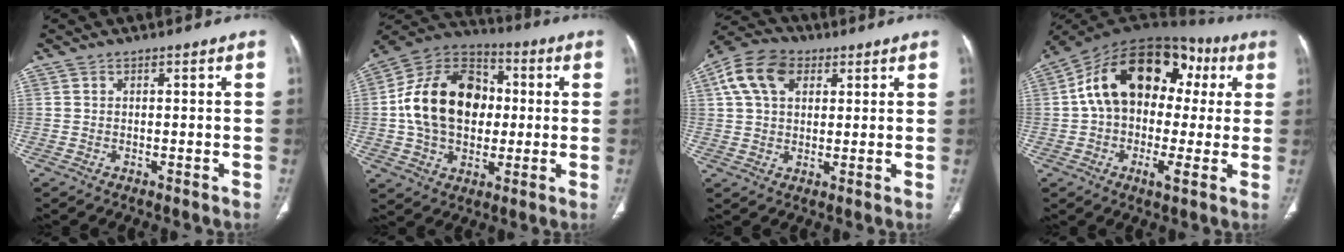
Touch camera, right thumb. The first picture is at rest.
{"total": 20.7, "force": [1.0, 15.1, 14.1], "torque": [-0.216, 0.026, 0.017]}
{"total": 10.9, "force": [4.0, 7.4, 6.9], "torque": [-0.125, 0.013, 0.065]}
{"total": 23.4, "force": [4.3, 14.1, 18.2], "torque": [-0.268, 0.036, 0.056]}